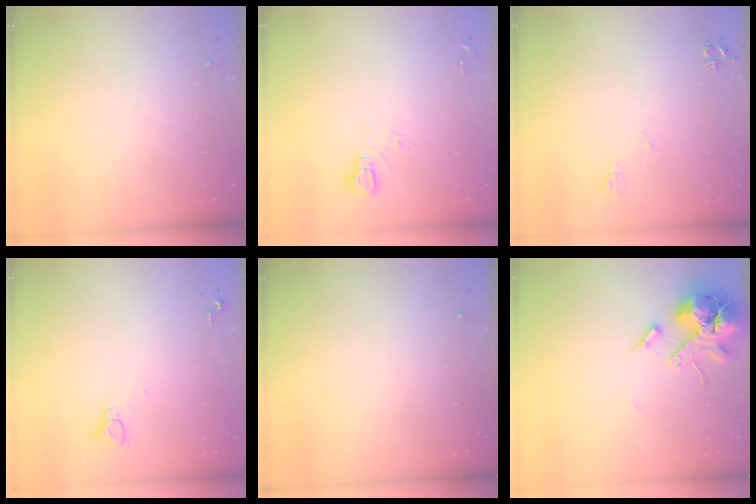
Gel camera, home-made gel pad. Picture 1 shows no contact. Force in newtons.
{"total": 3.3, "press": 3.3, "slide": 0.2}
{"total": 5.2, "press": 5.1, "slide": 1.0}
{"total": 2.8, "press": 2.8, "slide": 0.1}
{"total": 0.0}
{"total": 14.6, "press": 14.4, "slide": 2.4}